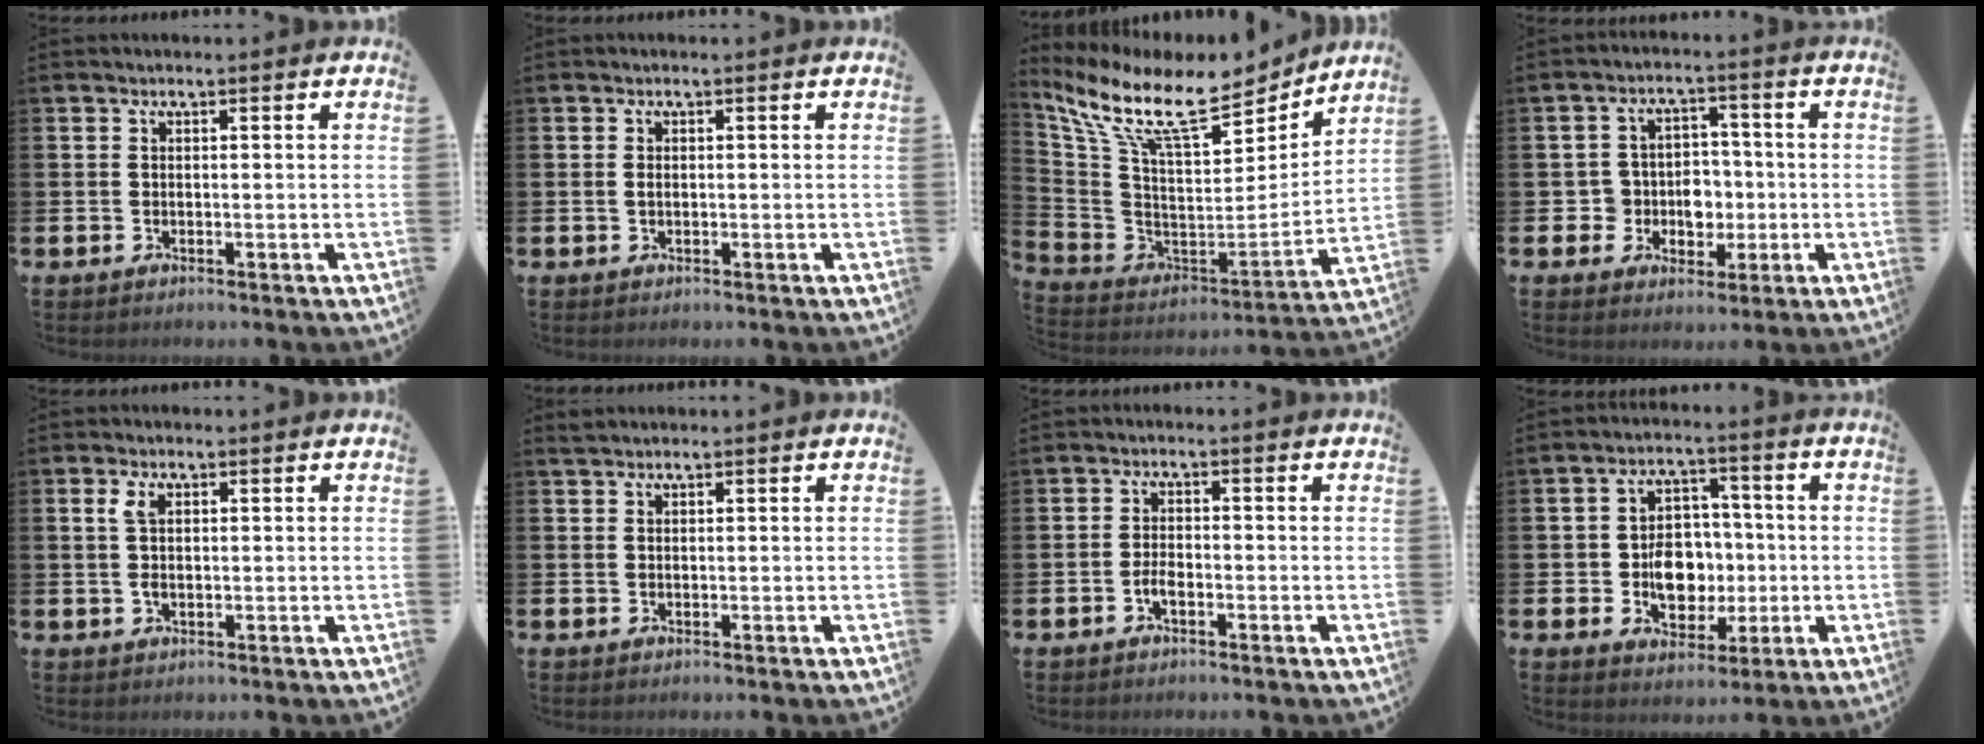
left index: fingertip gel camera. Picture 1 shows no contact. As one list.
[{"total": 0.6, "force": [0.1, 0.4, 0.4], "torque": [-0.004, 0.000, -0.001]}, {"total": 12.3, "force": [9.7, 3.9, 6.5], "torque": [-0.165, -0.061, 0.170]}, {"total": 5.1, "force": [-0.9, 4.9, 1.2], "torque": [-0.027, 0.005, -0.024]}, {"total": 2.7, "force": [1.1, 1.4, 2.0], "torque": [-0.042, 0.006, 0.016]}, {"total": 1.0, "force": [1.0, 0.3, 0.1], "torque": [0.005, -0.001, 0.017]}, {"total": 1.9, "force": [-1.0, 0.8, 1.4], "torque": [-0.026, 0.001, -0.020]}, {"total": 7.1, "force": [-1.0, 5.6, 4.2], "torque": [-0.063, 0.010, -0.023]}]